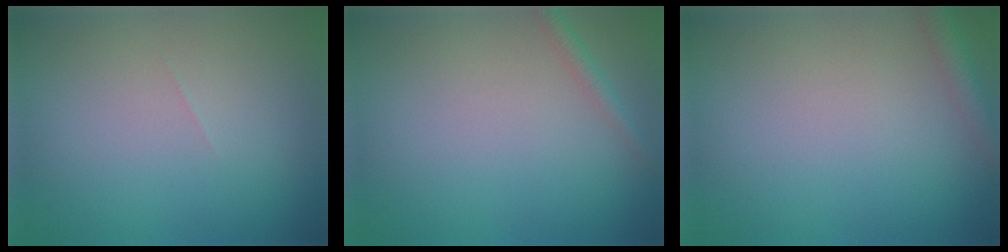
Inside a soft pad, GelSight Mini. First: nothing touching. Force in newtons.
{"total": 1.3, "press": 1.3, "slide": 0.1}
{"total": 2.4, "press": 2.4, "slide": 0.1}